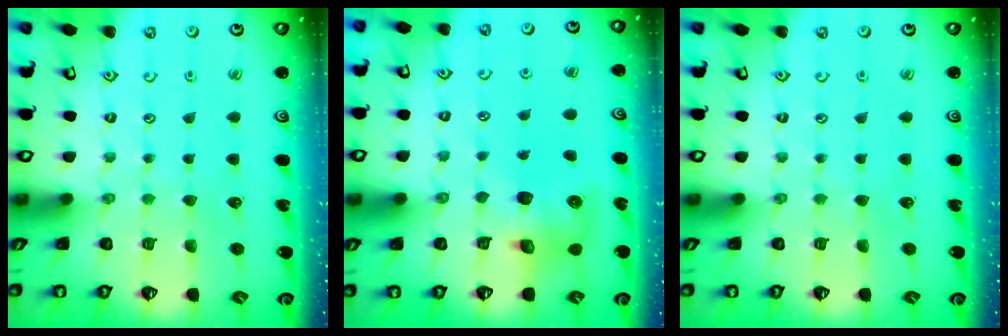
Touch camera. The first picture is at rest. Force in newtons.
{"total": 8.9, "press": 8.9, "slide": 1.3}
{"total": 0.0}